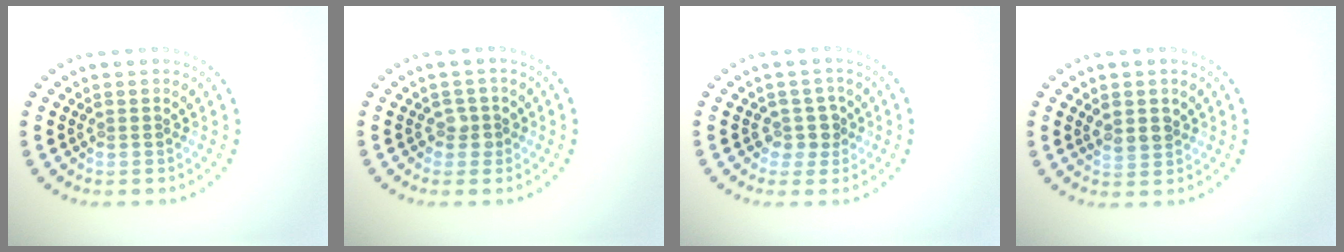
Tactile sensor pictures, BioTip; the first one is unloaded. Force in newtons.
{"total": 1.3, "press": 1.2, "slide": 0.6}
{"total": 1.9, "press": 1.5, "slide": 1.1}
{"total": 1.9, "press": 1.8, "slide": 0.7}